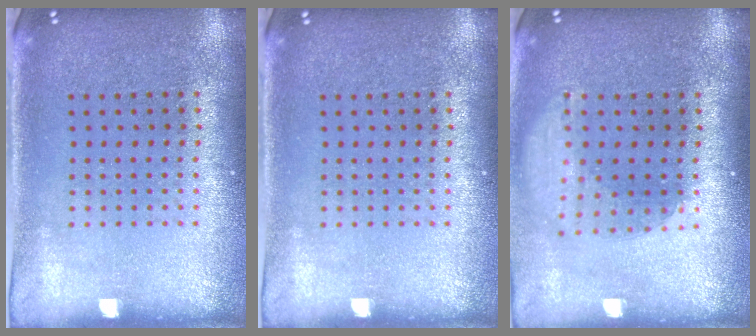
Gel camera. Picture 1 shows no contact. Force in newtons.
{"total": 0.0}
{"total": 1.7, "press": 1.3, "slide": 1.1}